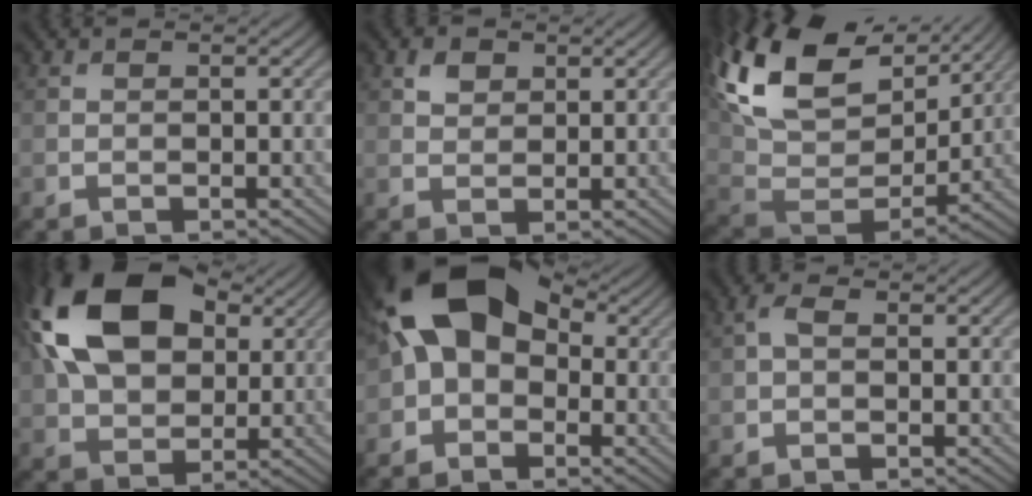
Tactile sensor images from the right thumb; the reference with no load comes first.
{"total": 1.9, "force": [1.1, 1.3, 0.8], "torque": [-0.018, 0.002, 0.019]}
{"total": 19.1, "force": [10.0, 11.1, 11.9], "torque": [-0.277, 0.039, 0.186]}
{"total": 17.8, "force": [6.0, 11.4, 12.3], "torque": [-0.259, 0.037, 0.098]}
{"total": 14.1, "force": [2.4, 9.4, 10.3], "torque": [-0.184, 0.018, 0.023]}
{"total": 1.8, "force": [0.4, 1.0, 1.4], "torque": [-0.032, 0.007, 0.001]}